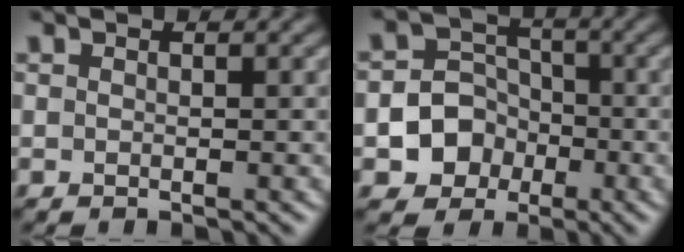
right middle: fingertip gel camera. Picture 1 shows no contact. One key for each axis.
{"total": 5.5, "fx": -2.1, "fy": 4.9, "fz": 1.5, "tx": -0.005, "ty": 0.008, "tz": -0.057}